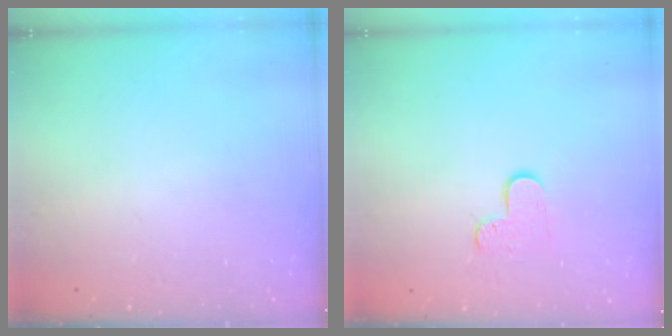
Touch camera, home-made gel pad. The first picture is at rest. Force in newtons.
{"total": 5.5, "press": 5.5, "slide": 0.4}